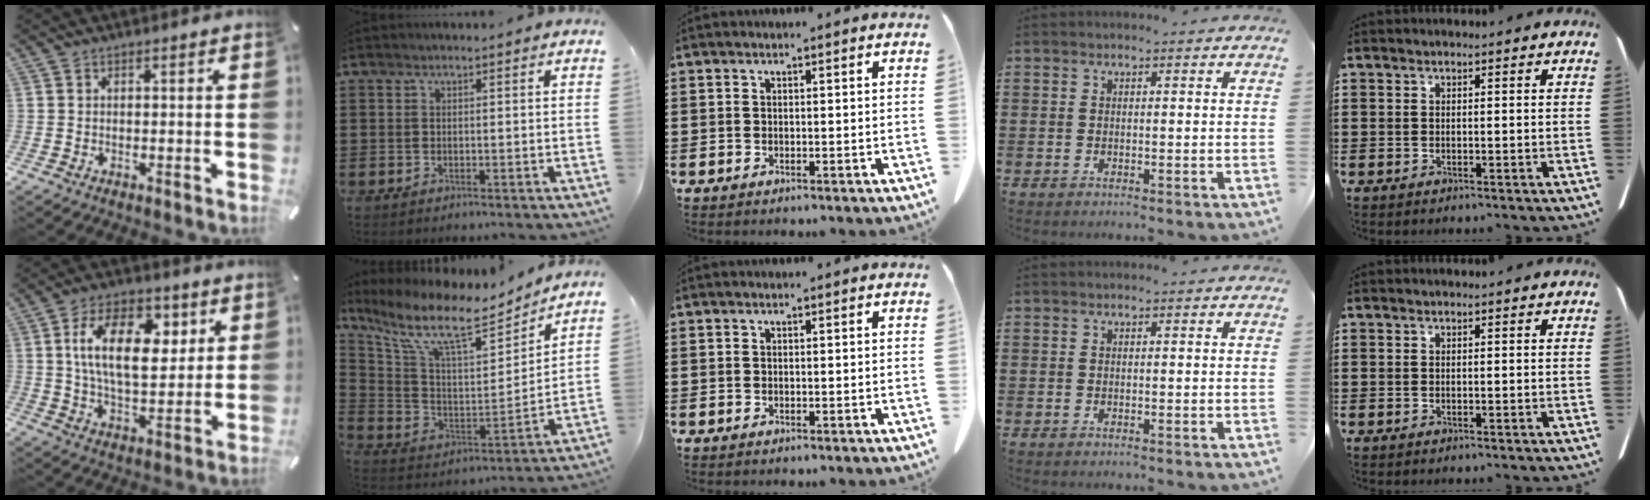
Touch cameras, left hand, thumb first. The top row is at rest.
{"thumb": {"total": 16.8, "force": [5.2, 9.7, 12.8], "torque": [-0.218, 0.006, 0.087]}, "index": {"total": 11.4, "force": [8.8, 2.6, 6.6], "torque": [-0.165, -0.049, 0.148]}}